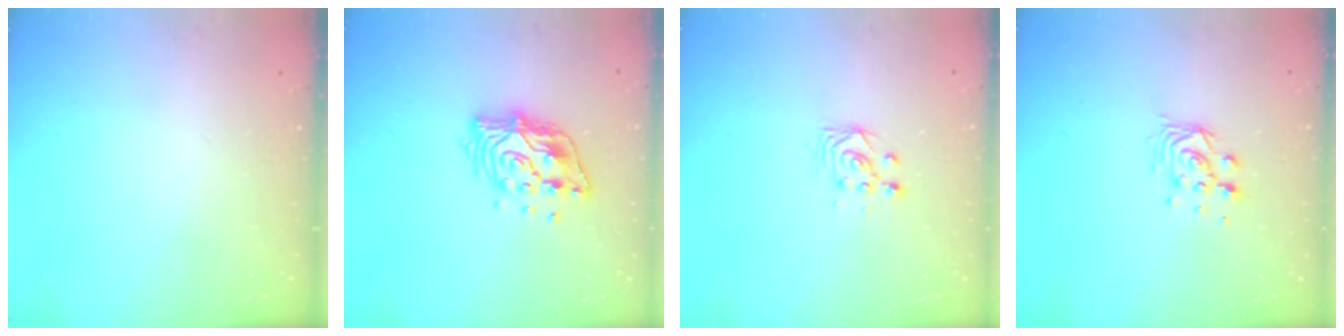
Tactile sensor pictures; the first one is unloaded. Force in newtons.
{"total": 13.7, "press": 13.7, "slide": 1.2}
{"total": 3.0, "press": 3.0, "slide": 0.2}
{"total": 8.3, "press": 8.3, "slide": 0.5}